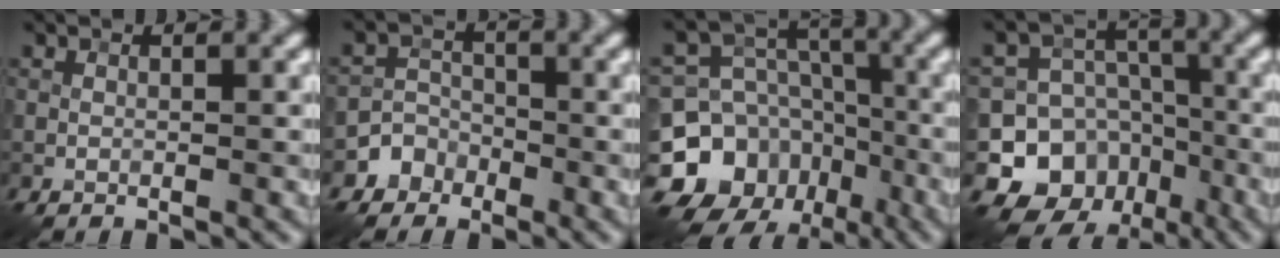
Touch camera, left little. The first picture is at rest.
{"total": 3.2, "force": [-2.0, 2.6, 0.0], "torque": [0.033, 0.010, -0.045]}
{"total": 13.1, "force": [-7.7, 10.0, 3.6], "torque": [-0.088, -0.005, -0.129]}
{"total": 13.5, "force": [-6.4, 11.3, 3.7], "torque": [-0.067, -0.012, -0.118]}